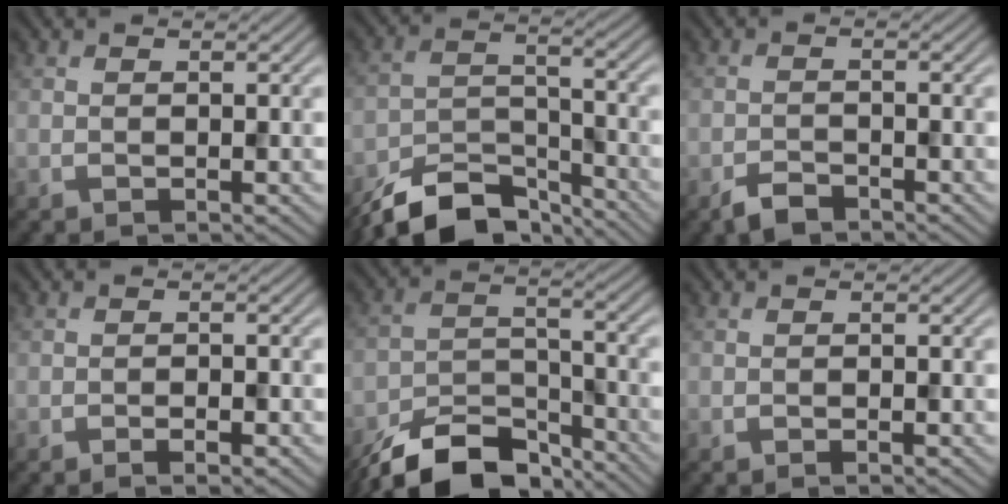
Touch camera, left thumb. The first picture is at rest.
{"total": 10.4, "force": [-8.5, 3.8, 4.5], "torque": [-0.080, -0.006, -0.161]}
{"total": 2.4, "force": [-2.0, 1.0, 1.0], "torque": [-0.018, -0.001, -0.042]}
{"total": 1.7, "force": [-1.0, 0.5, 1.3], "torque": [-0.018, 0.001, -0.015]}
{"total": 11.8, "force": [-9.5, 4.7, 5.2], "torque": [-0.095, -0.011, -0.170]}
{"total": 0.5, "force": [-0.3, 0.1, 0.4], "torque": [-0.006, 0.000, -0.004]}